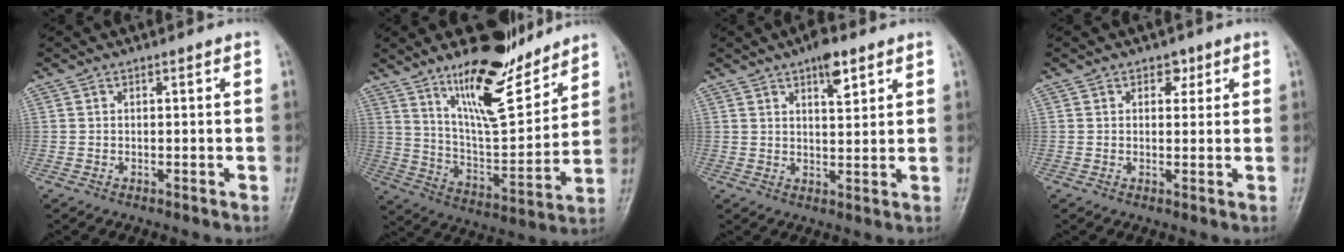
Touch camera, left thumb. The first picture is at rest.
{"total": 17.9, "force": [12.7, 5.5, 11.3], "torque": [-0.146, -0.088, 0.224]}
{"total": 5.6, "force": [3.4, 2.1, 4.0], "torque": [-0.048, -0.015, 0.050]}
{"total": 2.4, "force": [1.3, 1.7, 1.0], "torque": [0.006, -0.004, 0.013]}